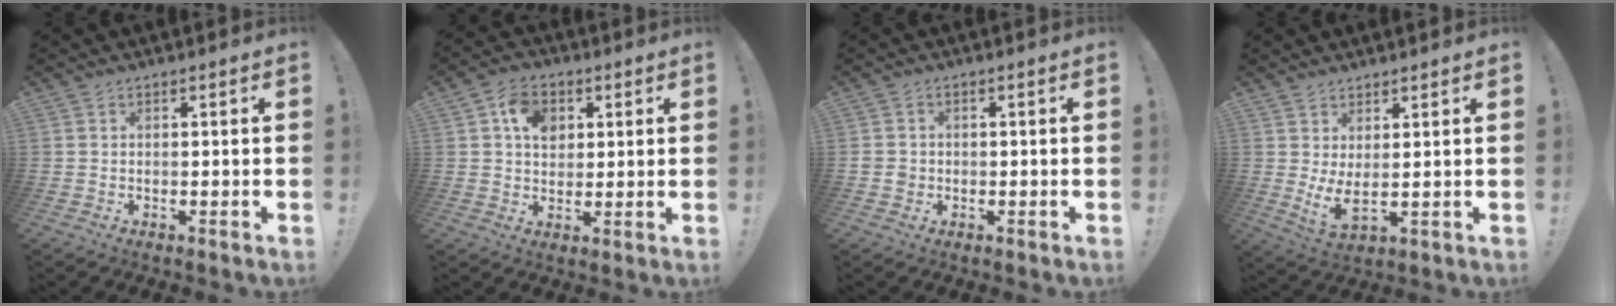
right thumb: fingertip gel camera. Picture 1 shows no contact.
{"total": 9.0, "force": [3.1, 7.1, 4.7], "torque": [-0.070, -0.001, 0.059]}
{"total": 2.6, "force": [-0.8, 2.3, 1.0], "torque": [-0.010, 0.004, -0.014]}
{"total": 5.1, "force": [2.5, 1.2, 4.3], "torque": [-0.064, -0.031, 0.046]}